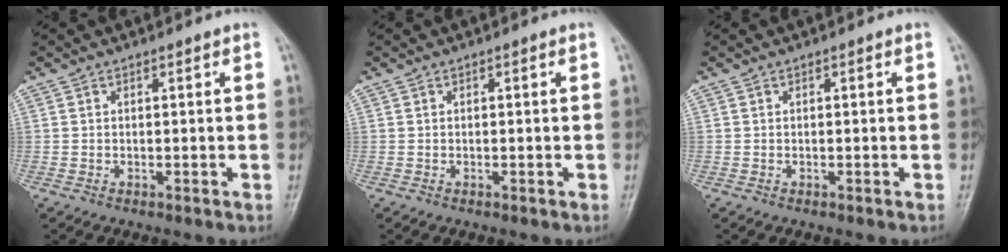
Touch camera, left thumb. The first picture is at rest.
{"total": 0.0}
{"total": 0.0}